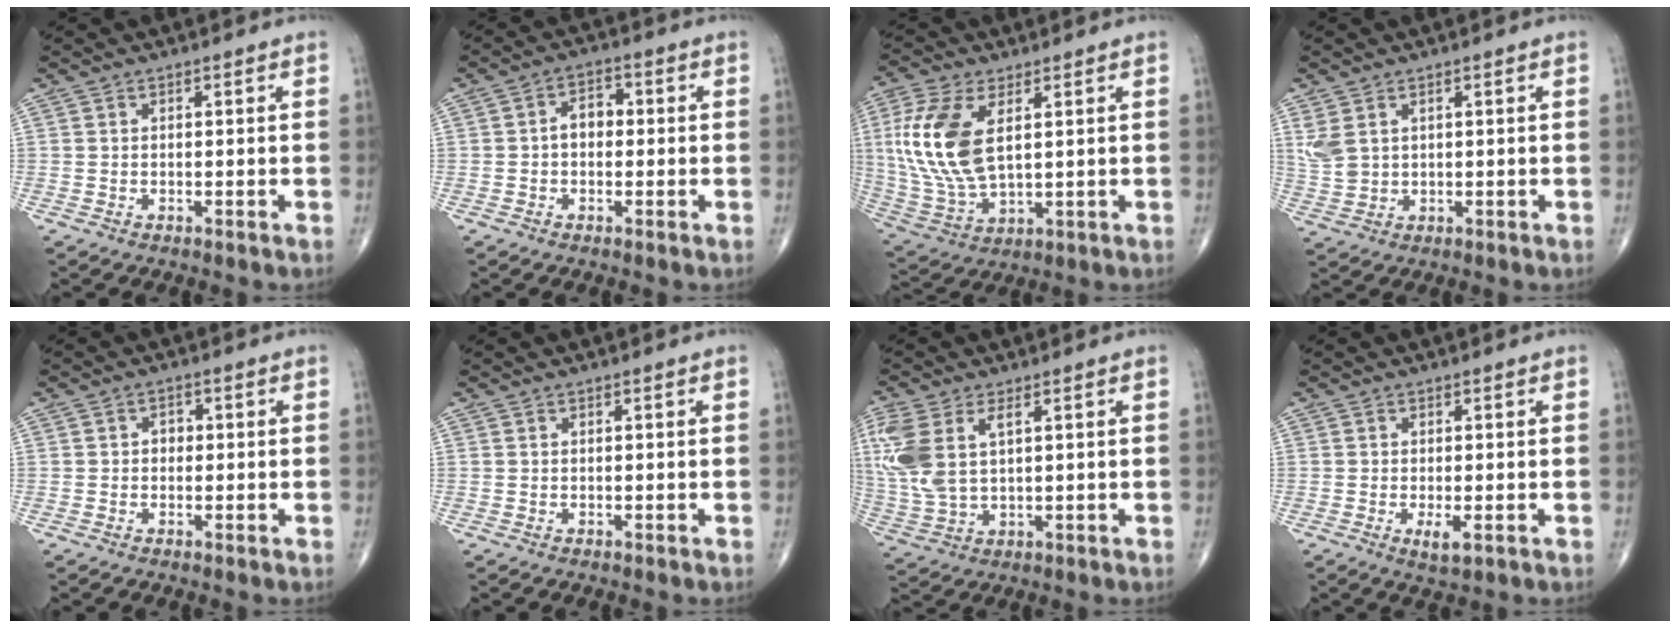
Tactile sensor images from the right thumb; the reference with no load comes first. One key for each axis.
{"total": 4.3, "fx": -0.2, "fy": 3.0, "fz": 3.1, "tx": -0.037, "ty": 0.019, "tz": -0.012}
{"total": 15.8, "fx": 3.6, "fy": 8.0, "fz": 13.1, "tx": -0.291, "ty": -0.010, "tz": 0.080}
{"total": 4.4, "fx": 1.7, "fy": 2.9, "fz": 2.8, "tx": -0.065, "ty": -0.002, "tz": 0.047}
{"total": 1.9, "fx": 0.0, "fy": 1.6, "fz": 1.1, "tx": -0.005, "ty": 0.005, "tz": -0.005}
{"total": 0.0}
{"total": 12.5, "fx": 3.6, "fy": 6.6, "fz": 9.9, "tx": -0.252, "ty": 0.003, "tz": 0.084}
{"total": 2.9, "fx": -0.9, "fy": 0.9, "fz": 2.6, "tx": -0.048, "ty": -0.008, "tz": -0.015}